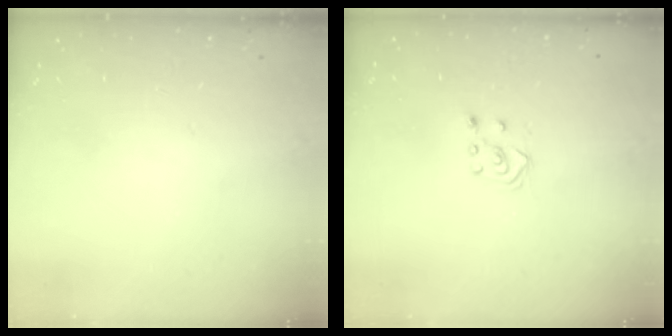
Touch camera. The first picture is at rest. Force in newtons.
{"total": 3.4, "press": 3.4, "slide": 0.3}